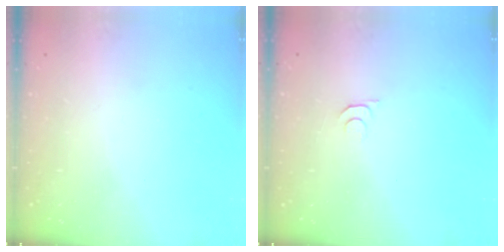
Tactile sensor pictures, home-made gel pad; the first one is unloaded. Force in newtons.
{"total": 4.1, "press": 4.0, "slide": 0.6}